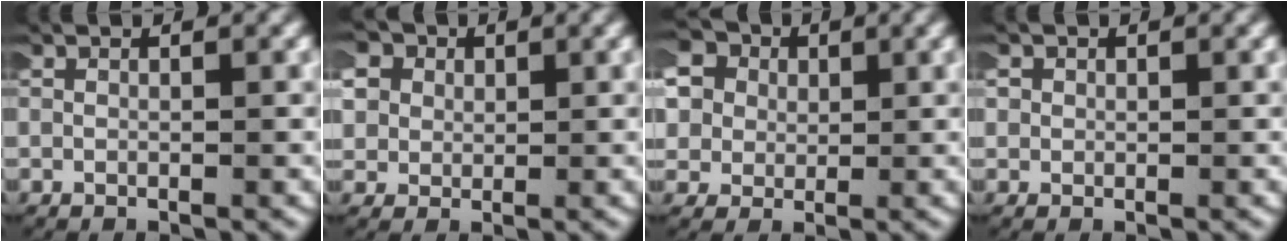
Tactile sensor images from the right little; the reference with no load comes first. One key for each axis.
{"total": 6.7, "fx": 2.3, "fy": 5.6, "fz": 2.8, "tx": -0.086, "ty": 0.001, "tz": 0.028}
{"total": 10.6, "fx": 3.2, "fy": 9.1, "fz": 4.3, "tx": -0.135, "ty": -0.009, "tz": 0.041}
{"total": 1.2, "fx": 0.1, "fy": 1.2, "fz": 0.1, "tx": -0.007, "ty": 0.004, "tz": -0.003}